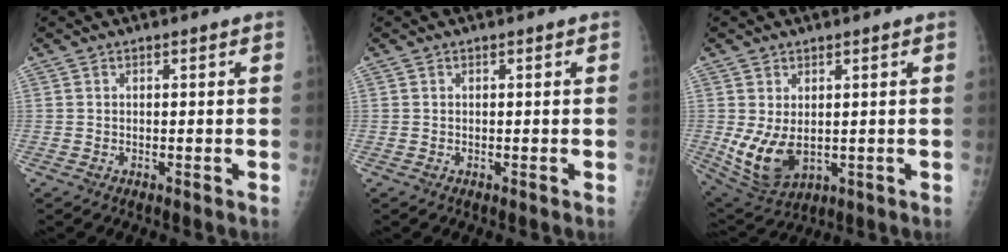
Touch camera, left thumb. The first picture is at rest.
{"total": 0.0}
{"total": 8.8, "force": [0.0, 5.7, 6.8], "torque": [-0.124, -0.016, 0.022]}